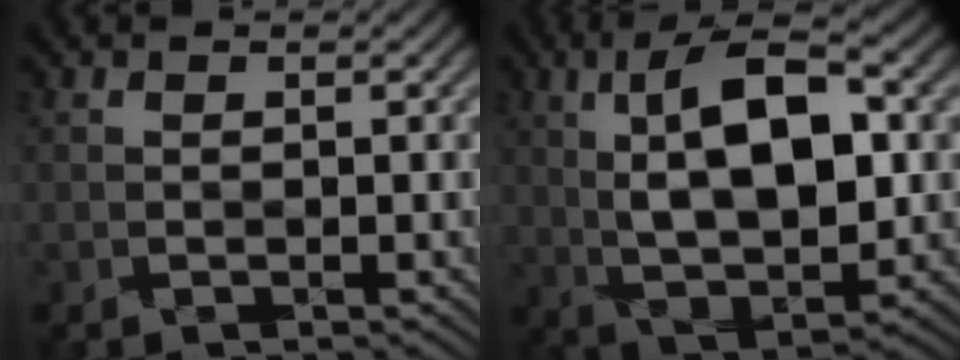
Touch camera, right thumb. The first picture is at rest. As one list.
[{"total": 12.6, "force": [2.0, 5.9, 11.0], "torque": [-0.195, 0.008, 0.026]}]